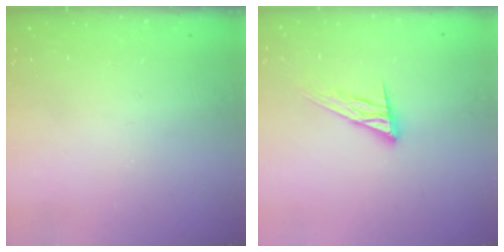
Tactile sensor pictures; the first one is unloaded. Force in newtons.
{"total": 12.0, "press": 12.0, "slide": 1.0}